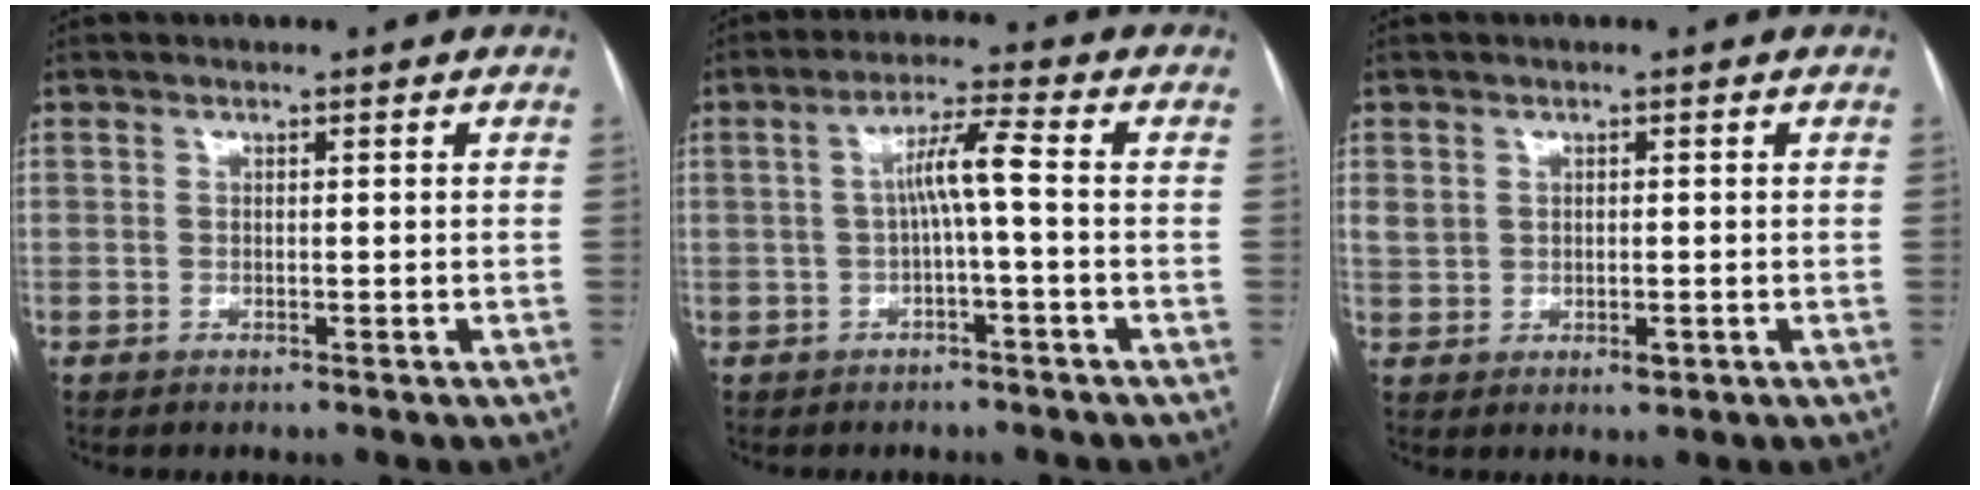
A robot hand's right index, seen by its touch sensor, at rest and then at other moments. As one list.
[{"total": 5.2, "force": [-0.5, -0.1, 5.2], "torque": [-0.090, 0.021, -0.004]}, {"total": 3.3, "force": [0.1, 2.4, 2.3], "torque": [-0.043, 0.008, 0.014]}]